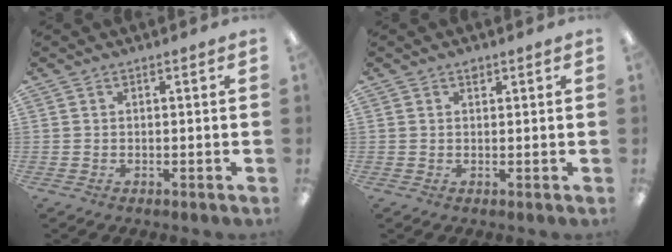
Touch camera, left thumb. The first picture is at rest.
{"total": 1.4, "force": [1.0, 0.8, 0.5], "torque": [-0.004, -0.003, 0.016]}